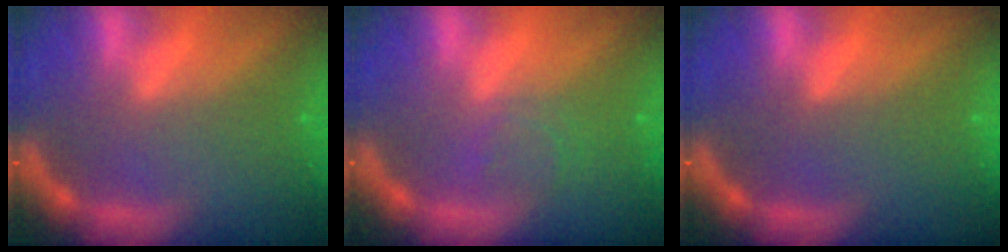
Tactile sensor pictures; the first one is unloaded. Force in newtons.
{"total": 2.4}
{"total": 0.0}